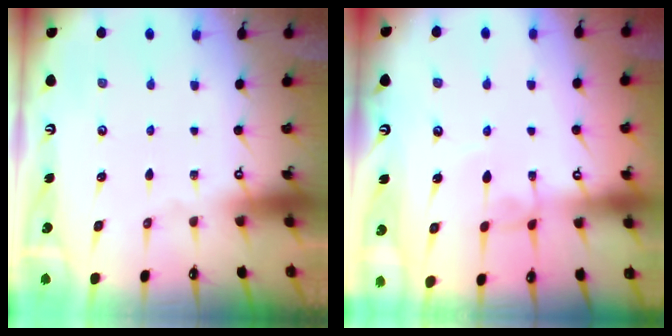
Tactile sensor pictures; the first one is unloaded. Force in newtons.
{"total": 1.5, "press": 1.5, "slide": 0.4}